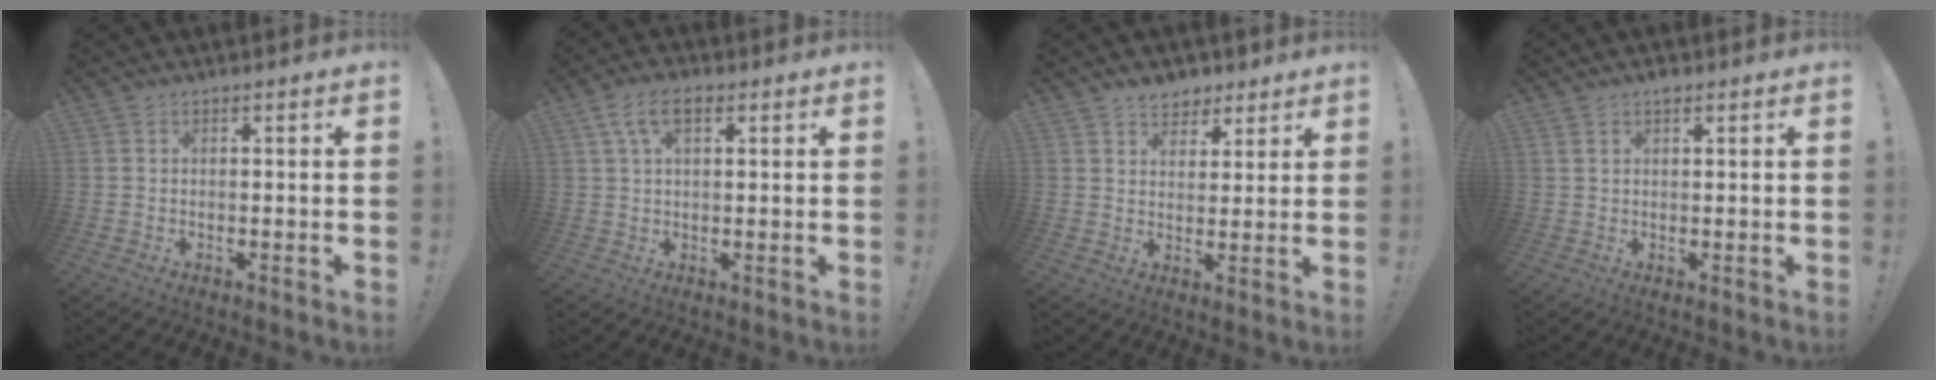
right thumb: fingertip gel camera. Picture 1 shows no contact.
{"total": 7.5, "force": [3.1, 3.8, 5.7], "torque": [-0.104, 0.008, 0.060]}
{"total": 6.1, "force": [4.3, 4.2, 1.2], "torque": [-0.003, -0.028, 0.080]}
{"total": 2.3, "force": [1.4, 1.1, 1.4], "torque": [-0.021, -0.002, 0.026]}